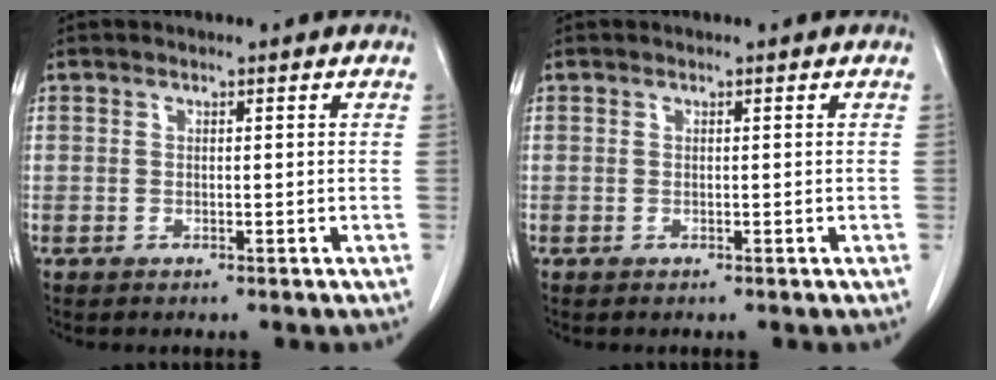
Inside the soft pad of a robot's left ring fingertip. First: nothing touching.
{"total": 0.0}